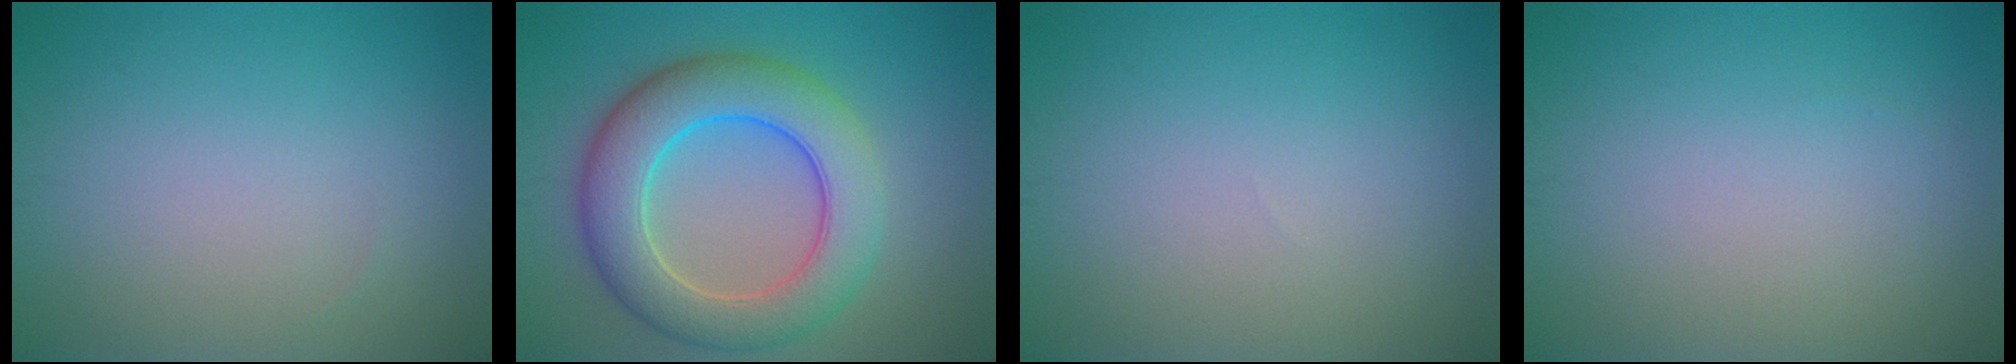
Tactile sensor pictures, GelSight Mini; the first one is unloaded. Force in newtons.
{"total": 8.5, "press": 8.5, "slide": 0.1}
{"total": 0.0}
{"total": 0.0}